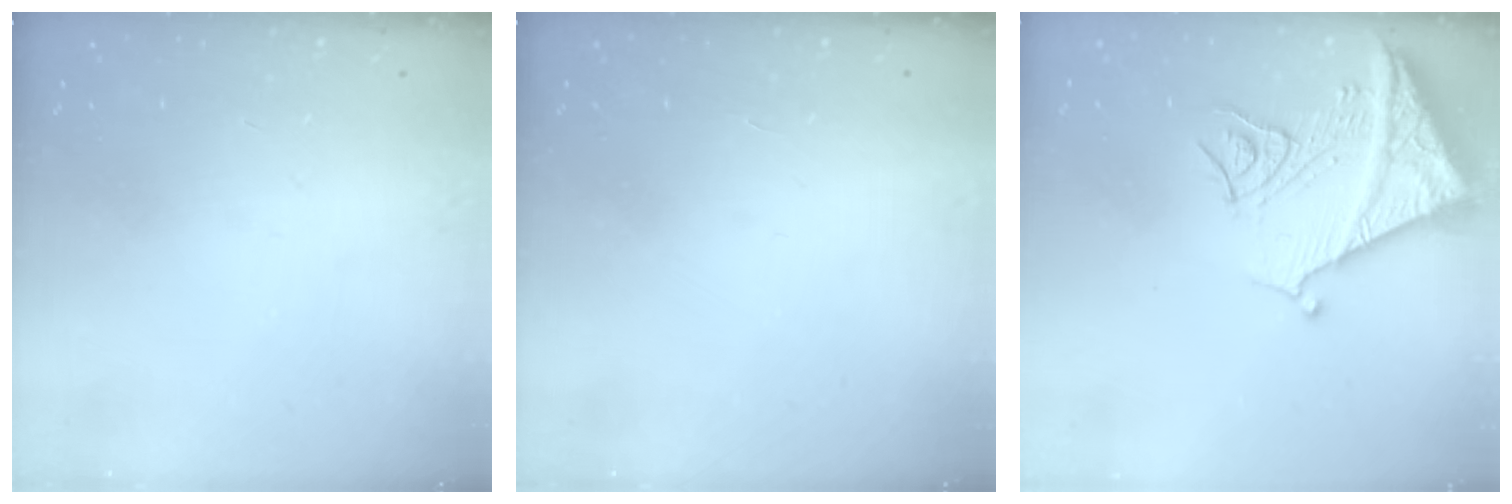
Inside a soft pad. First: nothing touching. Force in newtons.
{"total": 1.7, "press": 1.7, "slide": 0.1}
{"total": 13.8, "press": 13.7, "slide": 1.4}